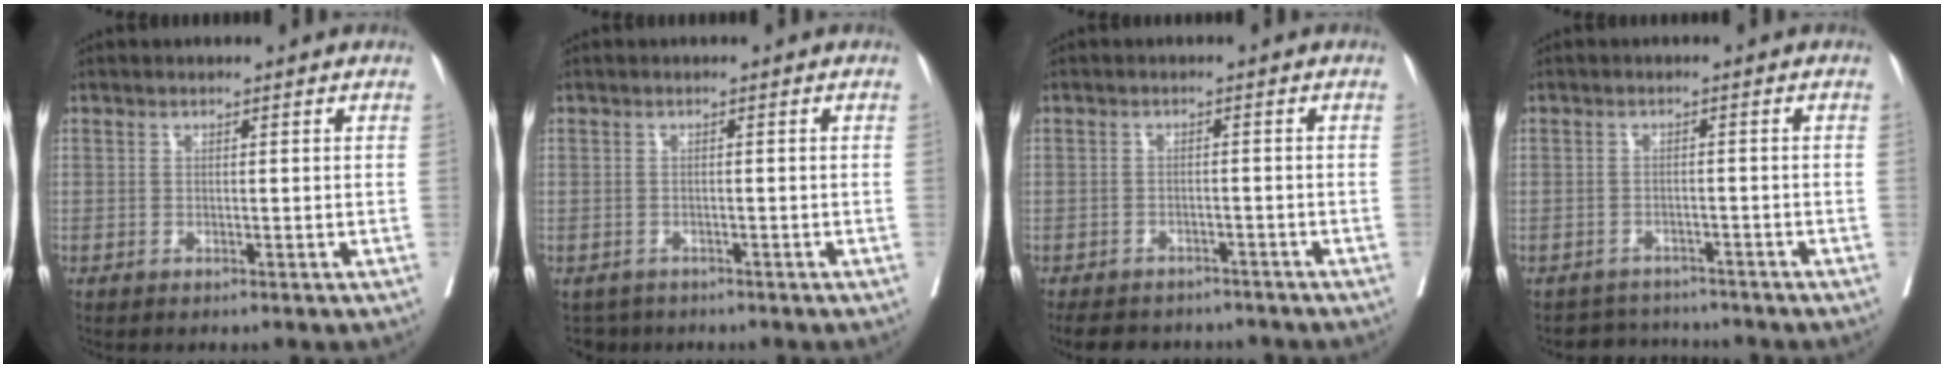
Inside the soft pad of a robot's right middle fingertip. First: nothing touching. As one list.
[{"total": 2.8, "force": [-2.2, 1.7, 0.0], "torque": [0.001, 0.000, -0.034]}, {"total": 8.8, "force": [-7.8, 3.6, 2.0], "torque": [-0.028, 0.001, -0.097]}, {"total": 3.9, "force": [-3.6, 1.2, -0.9], "torque": [0.014, 0.010, -0.055]}]